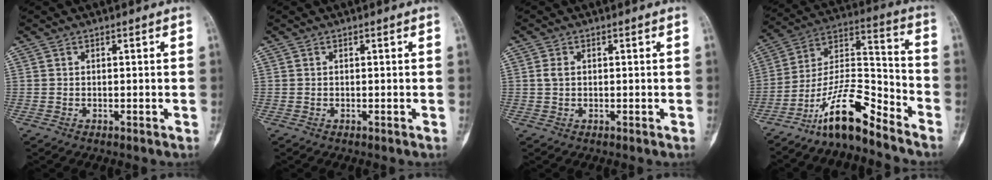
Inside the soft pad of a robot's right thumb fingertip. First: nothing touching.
{"total": 0.0}
{"total": 1.5, "force": [0.2, 1.0, 1.0], "torque": [-0.021, 0.003, 0.004]}
{"total": 14.0, "force": [-10.7, 3.5, 8.4], "torque": [-0.150, 0.100, -0.199]}